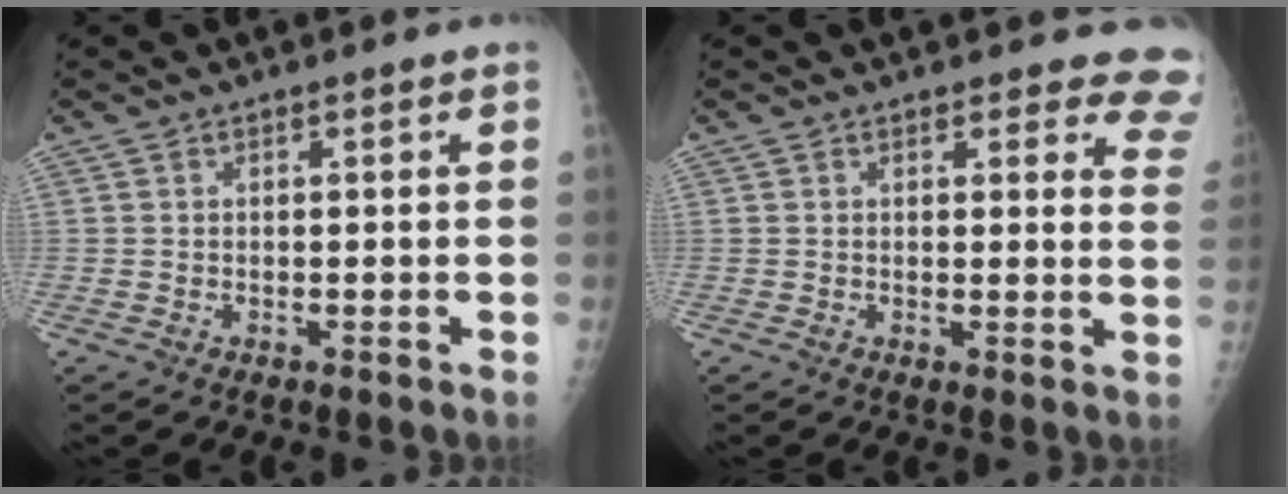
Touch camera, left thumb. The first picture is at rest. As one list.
[{"total": 8.7, "force": [7.8, 3.3, 2.1], "torque": [0.033, -0.035, 0.051]}]